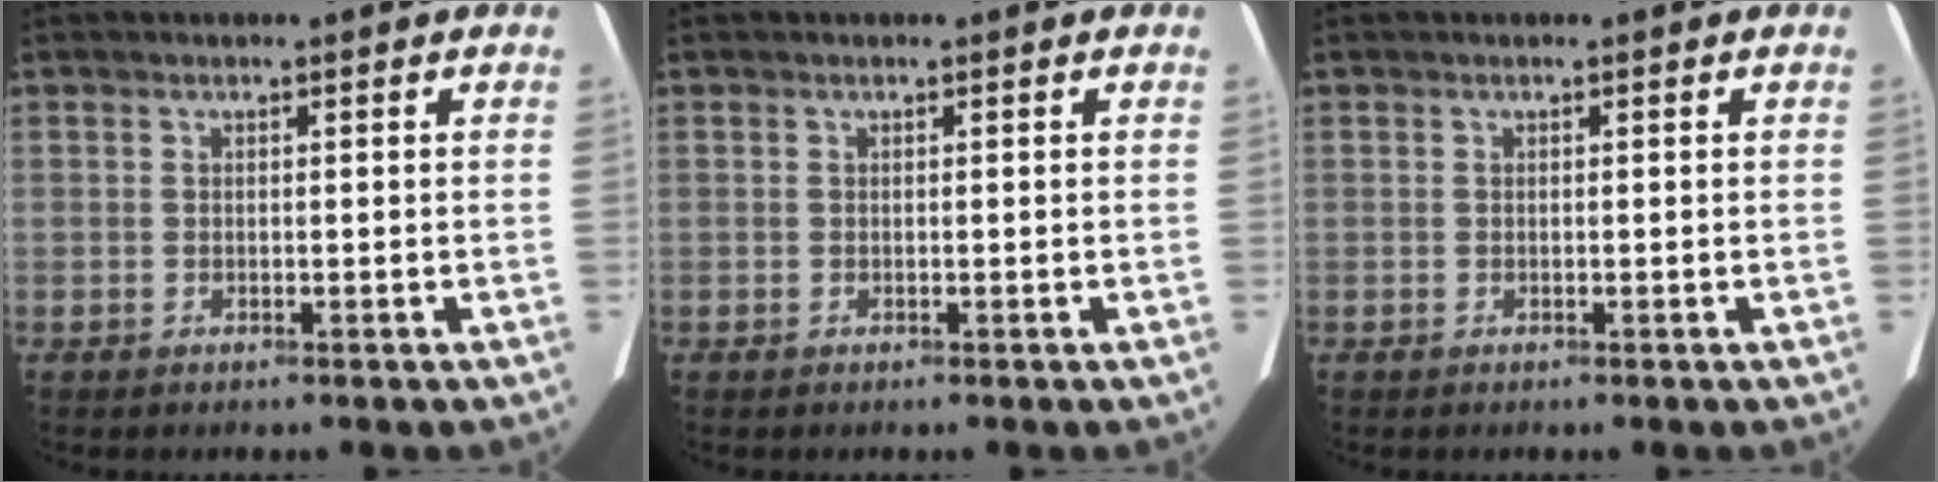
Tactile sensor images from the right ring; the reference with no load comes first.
{"total": 0.0}
{"total": 0.0}